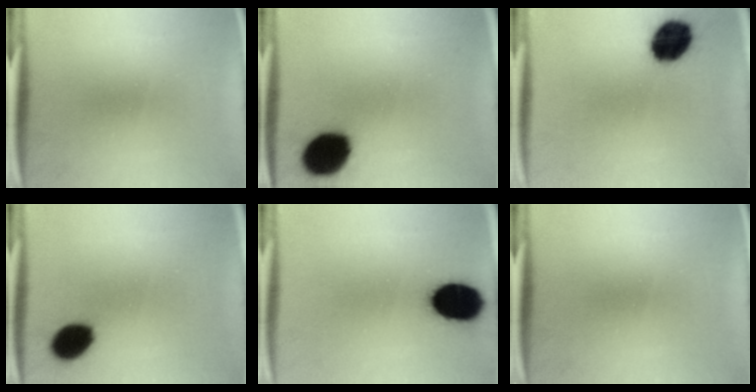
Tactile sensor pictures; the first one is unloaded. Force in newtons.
{"total": 14.5}
{"total": 13.9}
{"total": 8.4}
{"total": 16.1}
{"total": 0.0}